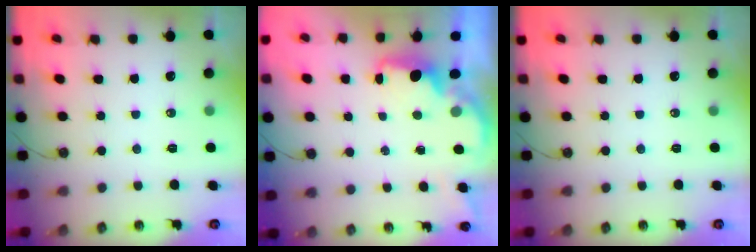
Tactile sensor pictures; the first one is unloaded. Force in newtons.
{"total": 1.9, "press": 1.8, "slide": 0.6}
{"total": 0.0}